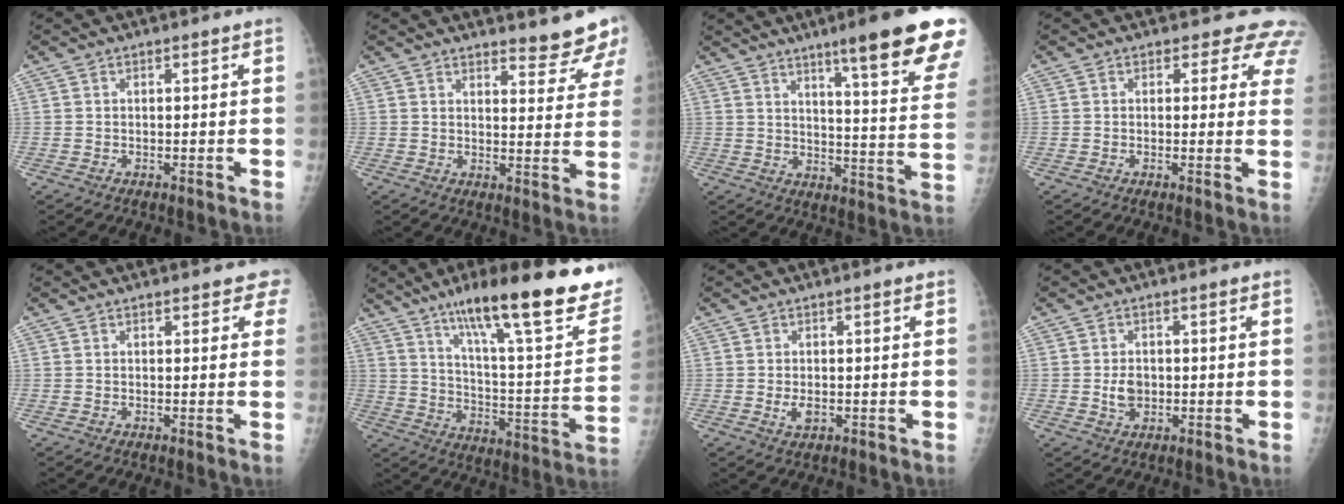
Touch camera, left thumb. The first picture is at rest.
{"total": 7.8, "force": [7.3, 1.2, 2.2], "torque": [-0.004, -0.057, 0.081]}
{"total": 20.7, "force": [13.7, 1.7, 15.4], "torque": [-0.181, -0.067, 0.181]}
{"total": 6.4, "force": [5.3, 3.5, 1.2], "torque": [0.033, -0.019, 0.031]}
{"total": 2.6, "force": [2.0, 1.3, 1.0], "torque": [0.020, -0.002, 0.013]}
{"total": 30.2, "force": [19.5, 6.1, 22.3], "torque": [-0.302, -0.058, 0.290]}
{"total": 2.1, "force": [-0.2, 1.2, 1.6], "torque": [-0.028, -0.004, 0.000]}
{"total": 3.2, "force": [-0.2, 2.4, 2.0], "torque": [-0.027, 0.000, 0.001]}